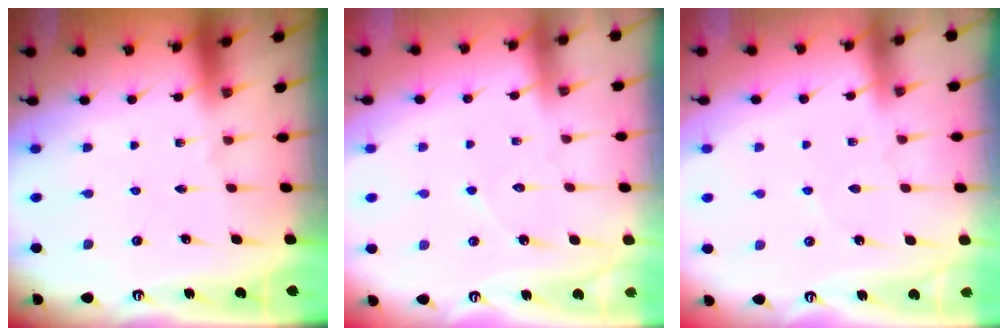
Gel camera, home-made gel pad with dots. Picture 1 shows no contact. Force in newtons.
{"total": 4.9, "press": 4.9, "slide": 0.4}
{"total": 5.2, "press": 5.1, "slide": 0.7}